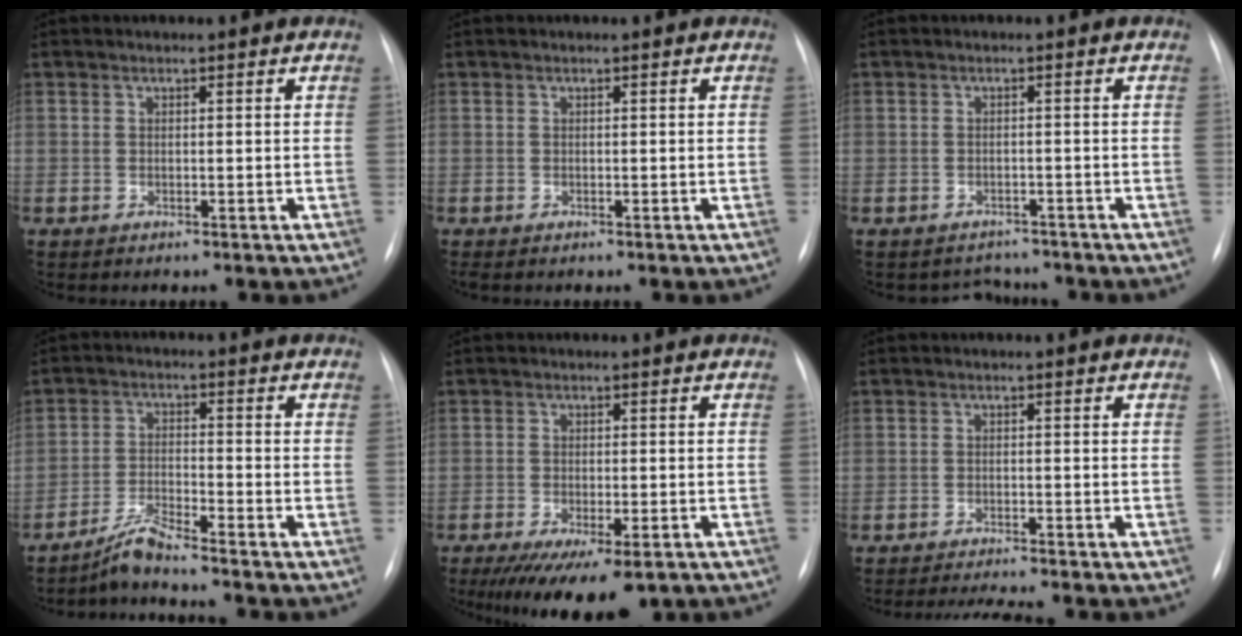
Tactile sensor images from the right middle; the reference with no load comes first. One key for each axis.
{"total": 0.0}
{"total": 3.3, "fx": -2.7, "fy": 1.8, "fz": -0.7, "tx": 0.005, "ty": 0.013, "tz": -0.038}
{"total": 4.2, "fx": -3.9, "fy": -0.8, "fz": 1.4, "tx": -0.037, "ty": -0.023, "tz": -0.080}
{"total": 10.8, "fx": -7.0, "fy": 3.4, "fz": 7.4, "tx": -0.117, "ty": -0.021, "tz": -0.102}
{"total": 5.9, "fx": -5.3, "fy": -0.1, "fz": 2.5, "tx": -0.037, "ty": -0.013, "tz": -0.079}